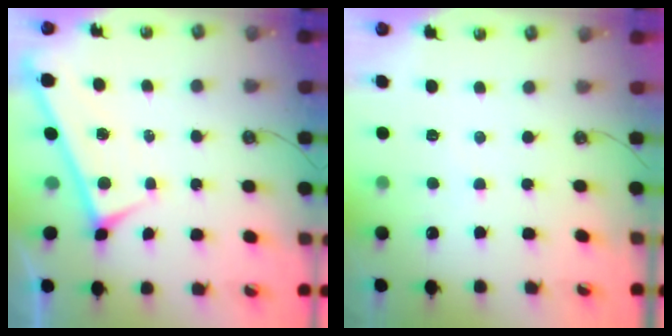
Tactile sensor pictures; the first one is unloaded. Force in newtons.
{"total": 2.2, "press": 2.1, "slide": 0.4}